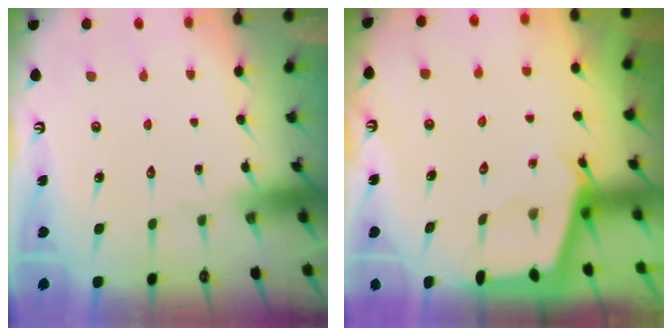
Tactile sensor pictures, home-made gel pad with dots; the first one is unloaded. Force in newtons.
{"total": 2.4, "press": 2.4, "slide": 0.3}